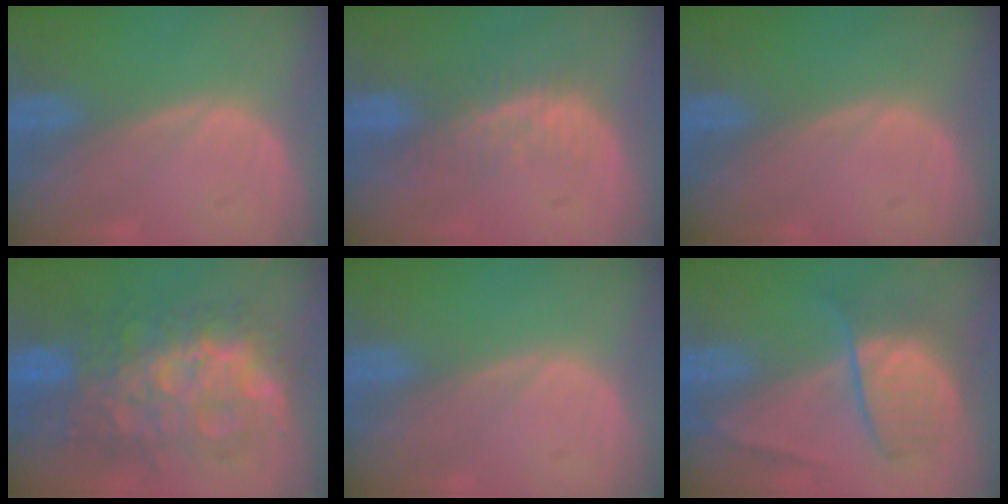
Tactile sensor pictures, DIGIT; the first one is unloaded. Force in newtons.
{"total": 4.1, "press": 3.7, "slide": 1.8}
{"total": 0.0}
{"total": 12.4, "press": 12.4, "slide": 1.2}
{"total": 0.0}
{"total": 6.7, "press": 6.7, "slide": 0.6}